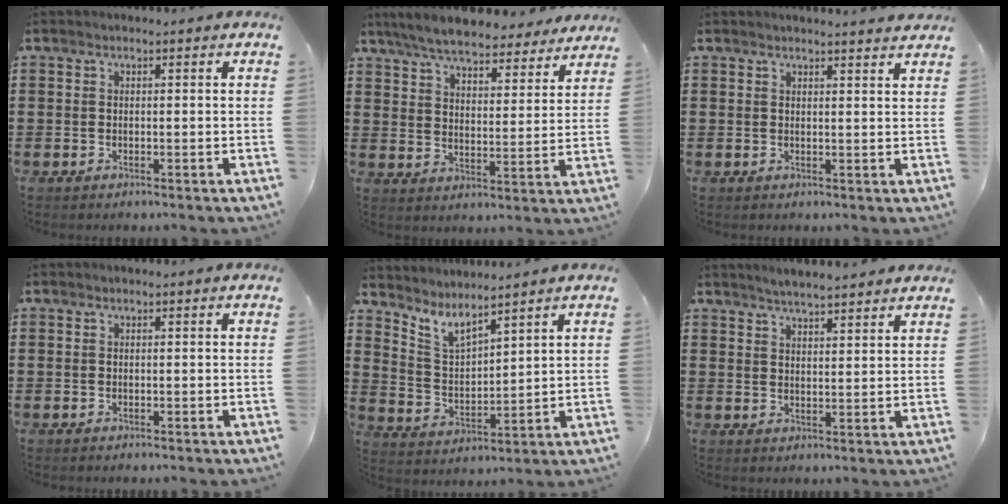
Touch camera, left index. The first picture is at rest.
{"total": 7.0, "force": [6.6, 0.8, 2.2], "torque": [-0.071, -0.029, 0.118]}
{"total": 1.8, "force": [1.8, -0.2, 0.4], "torque": [-0.011, -0.002, 0.035]}
{"total": 0.0}
{"total": 5.0, "force": [4.4, 0.7, 2.2], "torque": [-0.059, -0.022, 0.078]}
{"total": 3.3, "force": [3.3, -0.3, 0.4], "torque": [-0.018, -0.010, 0.059]}